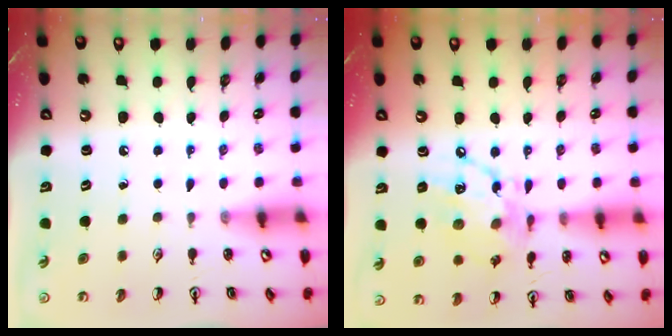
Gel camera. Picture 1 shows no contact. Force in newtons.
{"total": 13.5, "press": 13.4, "slide": 0.8}